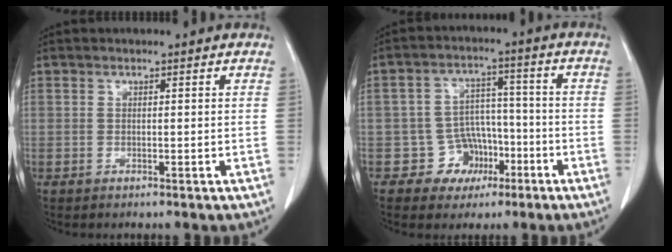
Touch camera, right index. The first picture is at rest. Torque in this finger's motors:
{"motor_torque": [0.03, -0.03, -0.46, -0.21]}